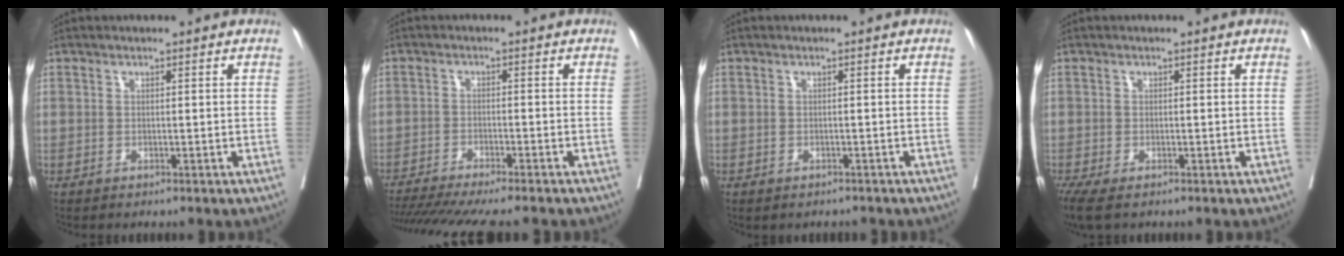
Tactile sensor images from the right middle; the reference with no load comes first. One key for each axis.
{"total": 14.6, "fx": -12.9, "fy": 0.6, "fz": 7.0, "tx": -0.107, "ty": -0.029, "tz": -0.190}
{"total": 1.5, "fx": -1.4, "fy": 0.7, "fz": 0.2, "tx": -0.005, "ty": -0.001, "tz": -0.019}
{"total": 4.6, "fx": -3.2, "fy": 1.6, "fz": 2.9, "tx": -0.057, "ty": -0.018, "tz": -0.055}